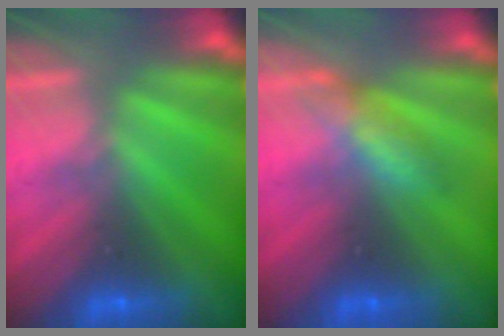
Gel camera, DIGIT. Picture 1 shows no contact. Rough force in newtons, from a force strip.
{"total": 2.8}